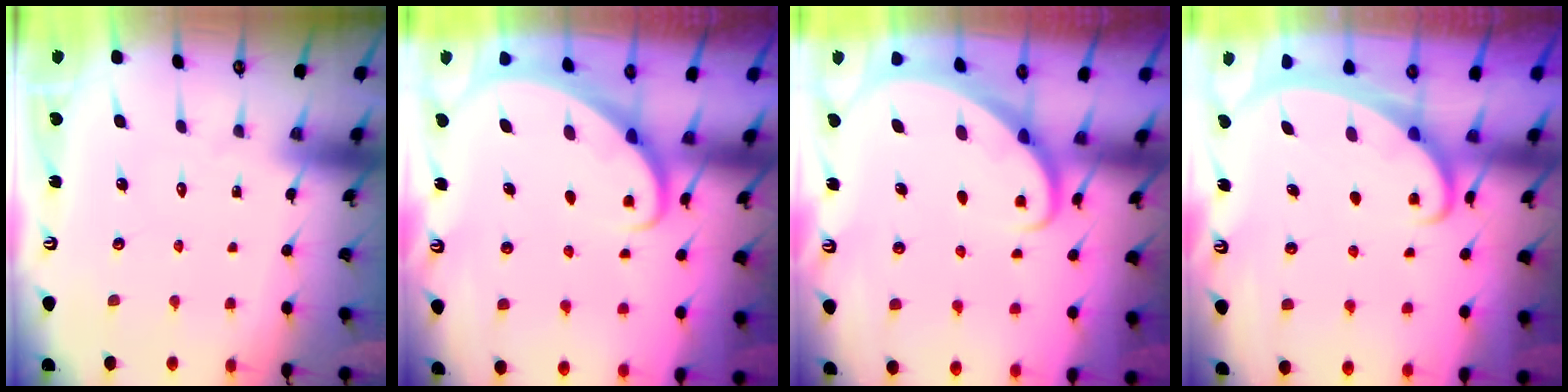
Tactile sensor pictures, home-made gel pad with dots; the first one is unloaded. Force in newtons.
{"total": 2.2, "press": 2.2, "slide": 0.1}
{"total": 2.2, "press": 2.2, "slide": 0.2}
{"total": 2.2, "press": 2.1, "slide": 0.3}